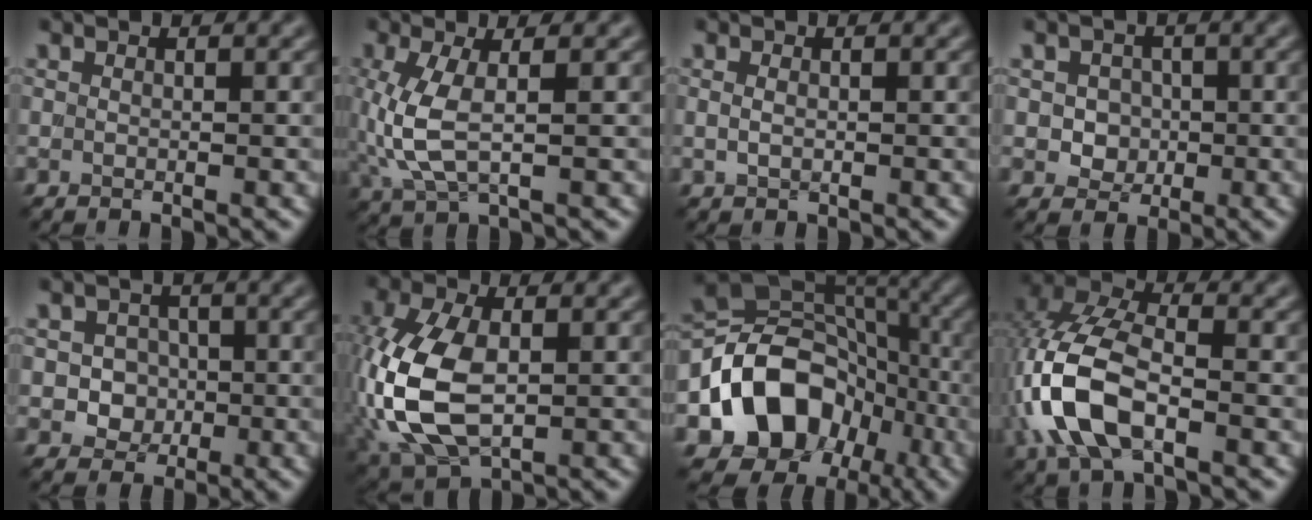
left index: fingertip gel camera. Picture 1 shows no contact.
{"total": 4.7, "force": [0.0, 1.8, 4.3], "torque": [-0.119, -0.007, 0.000]}
{"total": 0.7, "force": [0.0, 0.5, 0.6], "torque": [-0.016, -0.001, -0.001]}
{"total": 2.5, "force": [-0.1, 2.3, 1.0], "torque": [-0.003, 0.002, -0.010]}
{"total": 3.0, "force": [-0.4, 2.7, 1.2], "torque": [-0.002, -0.001, -0.020]}
{"total": 10.9, "force": [-1.5, 6.2, 8.9], "torque": [-0.219, -0.004, -0.032]}
{"total": 11.5, "force": [-4.0, 9.1, 5.8], "torque": [-0.086, 0.012, -0.079]}
{"total": 9.2, "force": [-2.6, 4.8, 7.4], "torque": [-0.171, 0.012, -0.062]}